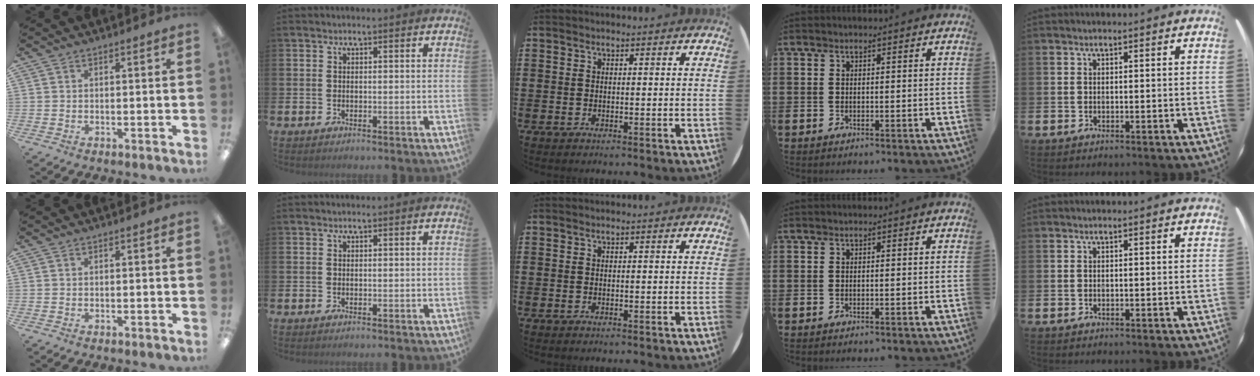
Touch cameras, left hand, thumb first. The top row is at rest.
{}